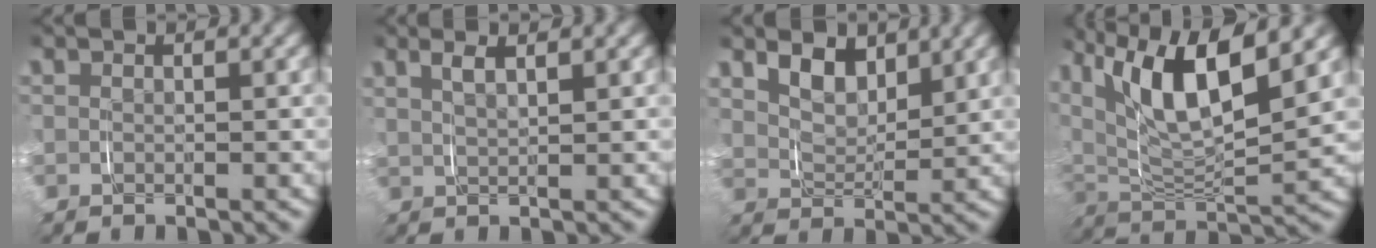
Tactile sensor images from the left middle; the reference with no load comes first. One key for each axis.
{"total": 2.0, "fx": 1.4, "fy": 0.4, "fz": 1.4, "tx": -0.026, "ty": 0.002, "tz": 0.028}
{"total": 4.6, "fx": 2.6, "fy": 2.8, "fz": 2.5, "tx": -0.051, "ty": 0.001, "tz": 0.044}
{"total": 9.8, "fx": 4.4, "fy": 4.6, "fz": 7.4, "tx": -0.142, "ty": 0.010, "tz": 0.068}